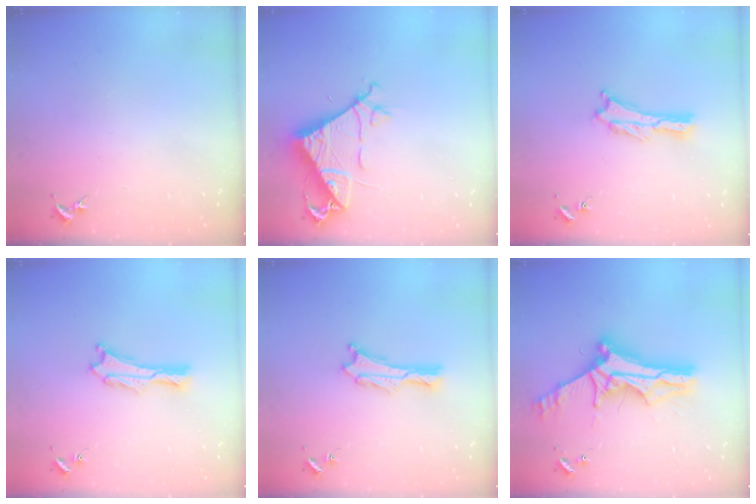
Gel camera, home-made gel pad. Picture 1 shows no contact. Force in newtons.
{"total": 8.1, "press": 8.1, "slide": 0.6}
{"total": 0.9, "press": 0.9, "slide": 0.2}
{"total": 0.9, "press": 0.9, "slide": 0.2}
{"total": 0.9, "press": 0.9, "slide": 0.2}
{"total": 12.0, "press": 11.9, "slide": 1.1}